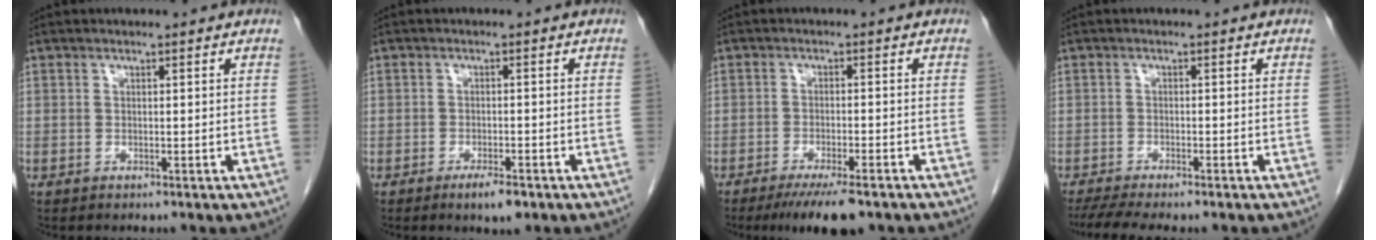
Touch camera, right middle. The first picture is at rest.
{"total": 3.3, "force": [-2.1, 0.7, 2.4], "torque": [-0.046, -0.005, -0.030]}
{"total": 7.6, "force": [-5.6, 1.3, 5.1], "torque": [-0.078, -0.016, -0.084]}
{"total": 6.6, "force": [-5.4, 0.4, 3.7], "torque": [-0.061, -0.012, -0.086]}